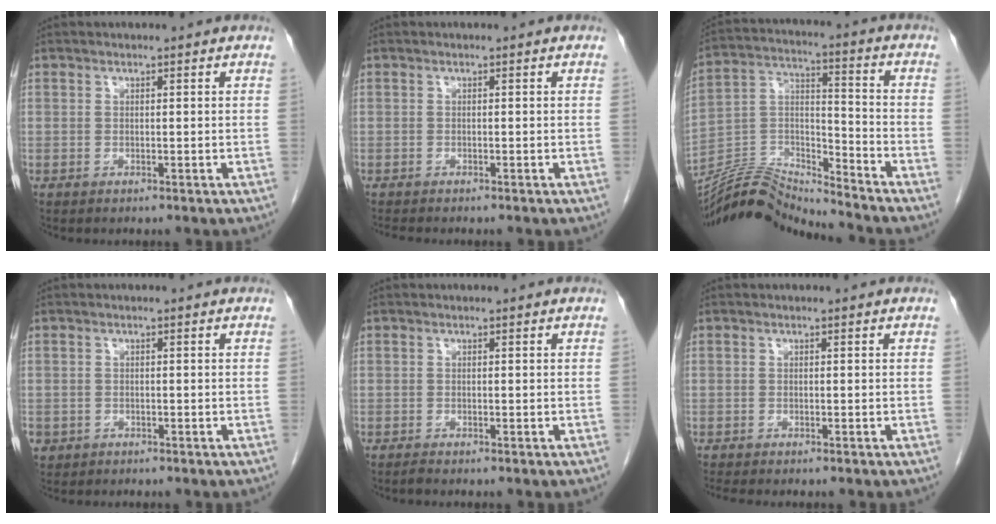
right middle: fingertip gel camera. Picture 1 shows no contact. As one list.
[{"total": 2.0, "force": [-1.8, 0.2, 0.8], "torque": [-0.019, -0.006, -0.026]}, {"total": 12.8, "force": [-12.8, -1.0, 0.8], "torque": [-0.018, 0.043, -0.241]}, {"total": 1.7, "force": [-0.9, 1.4, 0.3], "torque": [-0.011, 0.002, -0.013]}, {"total": 0.5, "force": [-0.5, -0.1, 0.2], "torque": [-0.007, -0.002, -0.011]}, {"total": 1.7, "force": [-1.6, -0.1, 0.8], "torque": [-0.014, -0.004, -0.024]}]